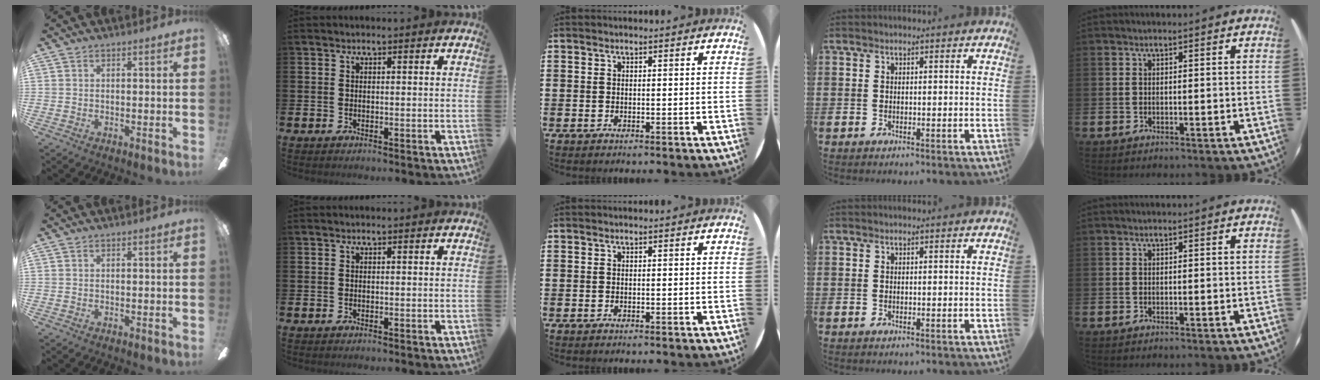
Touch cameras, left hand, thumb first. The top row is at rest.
{}